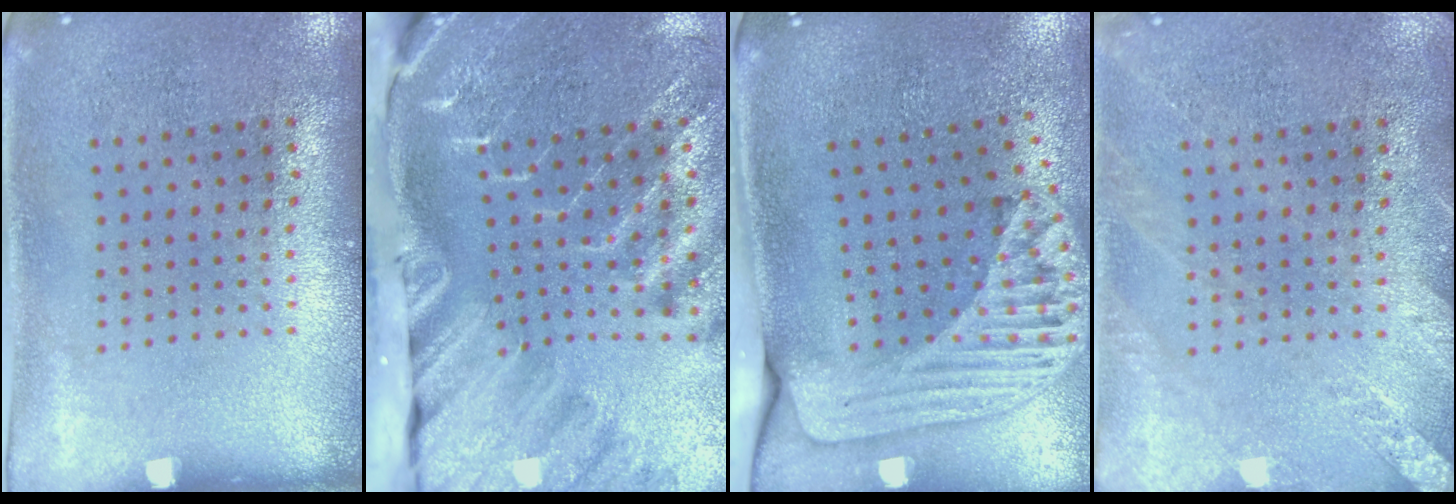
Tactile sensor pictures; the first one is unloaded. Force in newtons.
{"total": 4.5, "press": 3.3, "slide": 3.0}
{"total": 2.4, "press": 1.8, "slide": 1.7}
{"total": 2.6, "press": 2.6, "slide": 0.2}